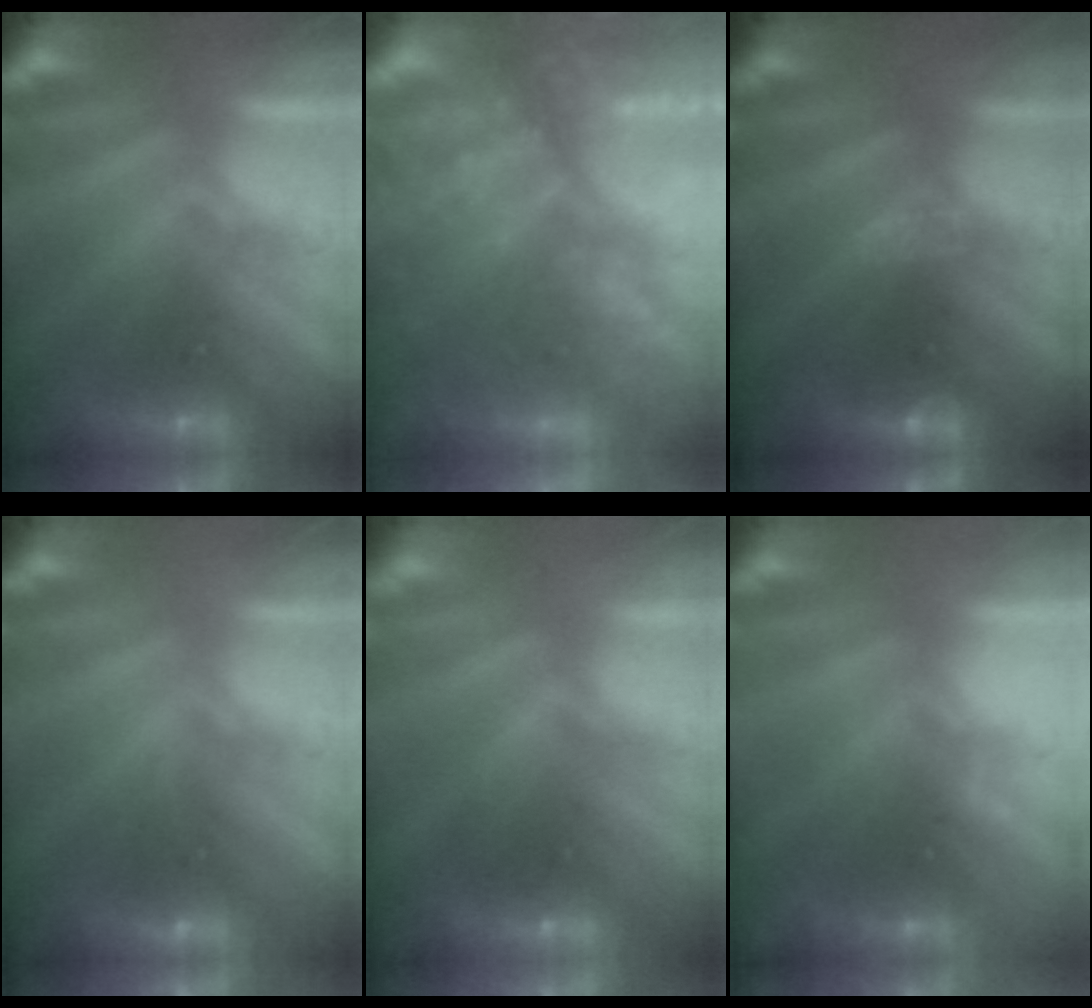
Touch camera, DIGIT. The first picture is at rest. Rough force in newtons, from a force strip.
{"total": 8.3}
{"total": 2.7}
{"total": 2.9}
{"total": 2.8}
{"total": 2.3}